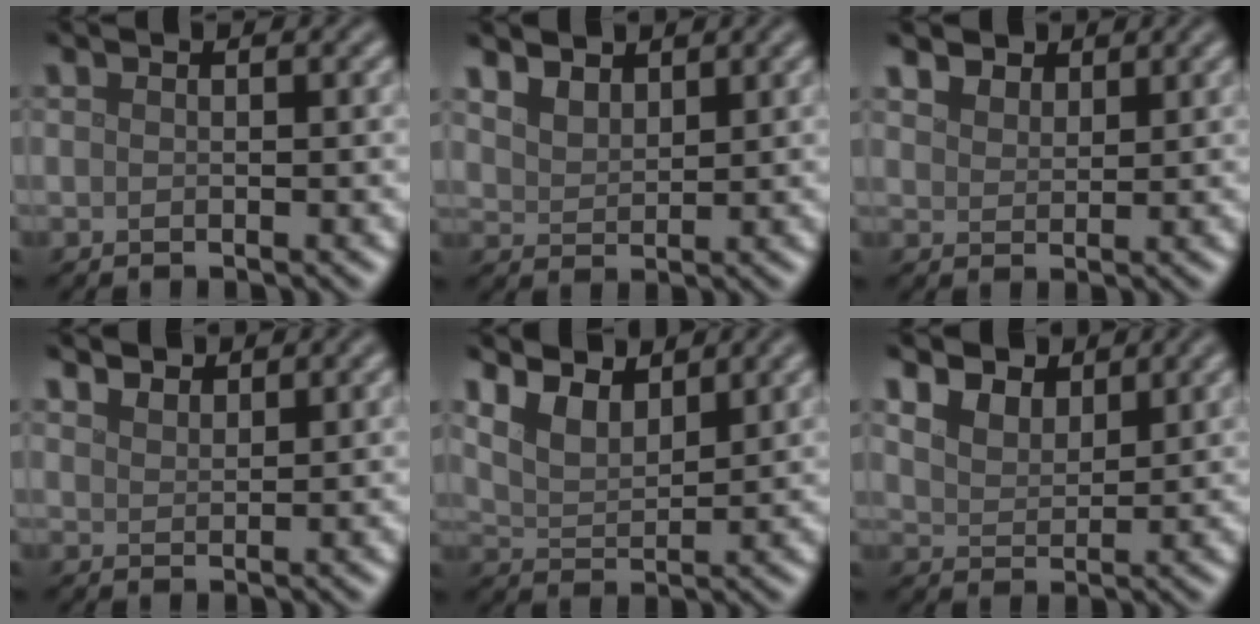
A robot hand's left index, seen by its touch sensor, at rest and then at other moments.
{"total": 3.5, "force": [2.7, 1.8, 1.3], "torque": [-0.041, 0.003, 0.053]}
{"total": 3.0, "force": [2.4, 1.5, 0.9], "torque": [-0.030, 0.000, 0.045]}
{"total": 2.6, "force": [2.4, 0.9, 0.7], "torque": [-0.016, -0.004, 0.042]}
{"total": 3.6, "force": [2.9, 1.3, 1.7], "torque": [-0.047, 0.002, 0.053]}
{"total": 4.5, "force": [3.5, 2.2, 1.7], "torque": [-0.056, 0.003, 0.055]}